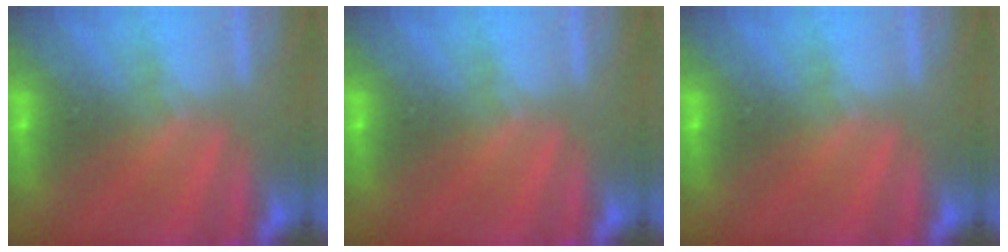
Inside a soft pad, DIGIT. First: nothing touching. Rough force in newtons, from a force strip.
{"total": 0.0}
{"total": 0.0}